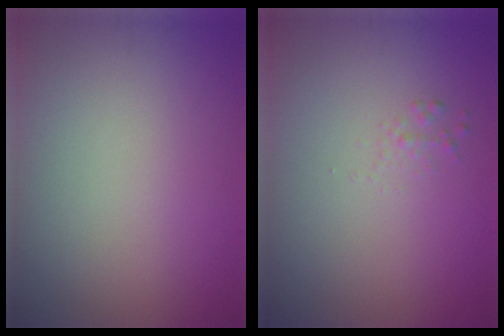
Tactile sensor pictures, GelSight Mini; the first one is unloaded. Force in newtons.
{"total": 0.6, "press": 0.6, "slide": 0.0}